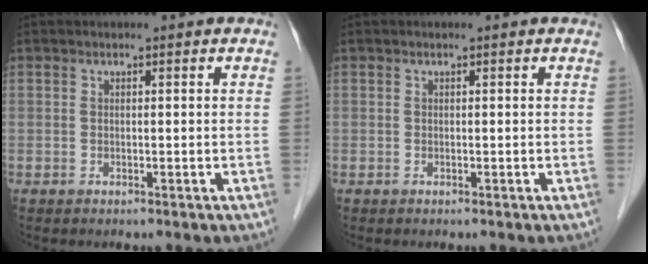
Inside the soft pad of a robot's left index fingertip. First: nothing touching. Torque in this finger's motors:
{"motor_torque": [0.00, 0.00, -0.02, 0.00]}